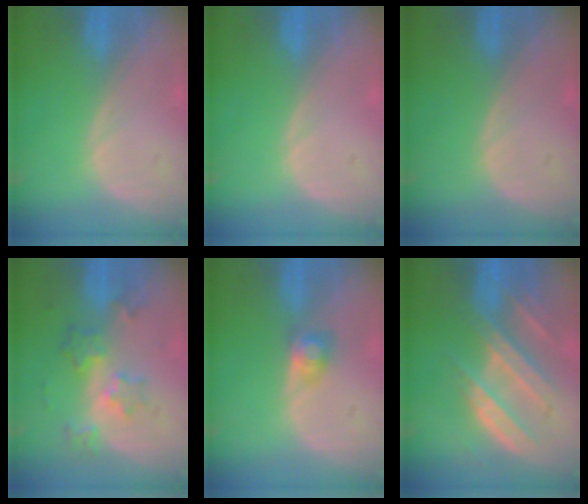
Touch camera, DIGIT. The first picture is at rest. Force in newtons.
{"total": 0.0}
{"total": 0.0}
{"total": 6.1, "press": 5.5, "slide": 2.5}
{"total": 2.6, "press": 2.5, "slide": 0.7}
{"total": 9.0, "press": 8.2, "slide": 3.7}